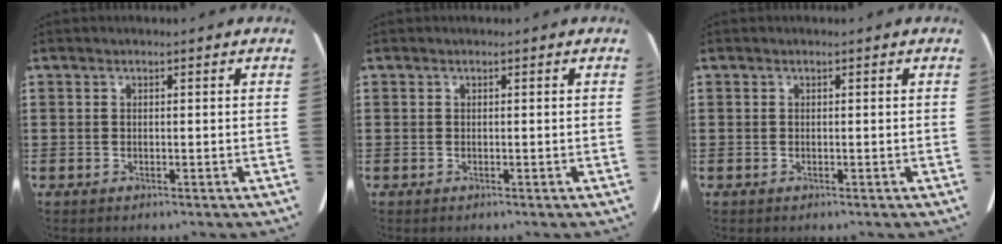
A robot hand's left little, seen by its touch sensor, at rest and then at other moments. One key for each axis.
{"total": 0.0}
{"total": 0.0}